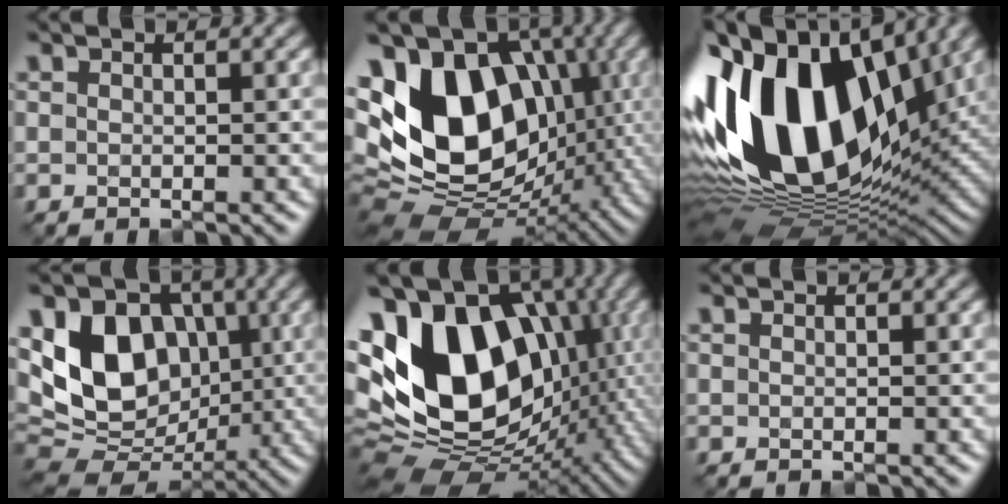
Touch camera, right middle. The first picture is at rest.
{"total": 15.7, "force": [1.0, 11.1, 11.1], "torque": [-0.207, 0.016, -0.001]}
{"total": 18.3, "force": [2.9, 10.7, 14.5], "torque": [-0.290, 0.024, 0.028]}
{"total": 10.7, "force": [1.1, 8.1, 6.9], "torque": [-0.132, -0.003, 0.006]}
{"total": 17.9, "force": [1.6, 12.7, 12.5], "torque": [-0.227, 0.010, 0.027]}
{"total": 0.0}